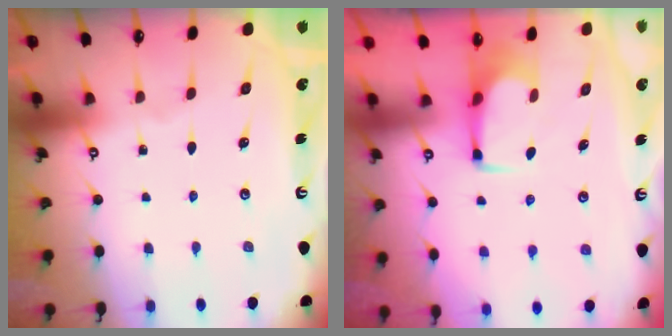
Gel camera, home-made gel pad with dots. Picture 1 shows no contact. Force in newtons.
{"total": 2.7, "press": 2.6, "slide": 0.4}